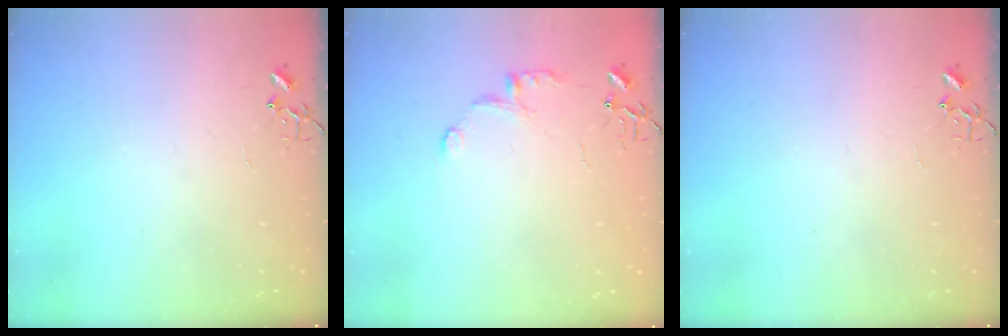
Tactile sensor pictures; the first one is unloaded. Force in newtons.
{"total": 7.2, "press": 7.1, "slide": 0.8}
{"total": 0.0}